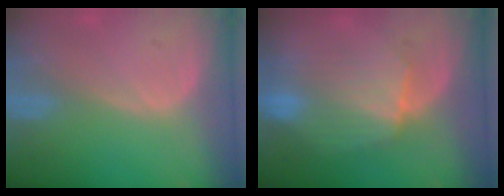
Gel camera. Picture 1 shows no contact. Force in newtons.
{"total": 8.0, "press": 7.9, "slide": 1.0}